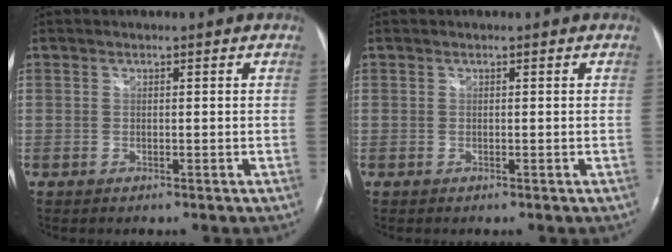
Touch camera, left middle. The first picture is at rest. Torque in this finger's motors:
{"motor_torque": [-0.05, 0.05, 0.02, 0.00]}